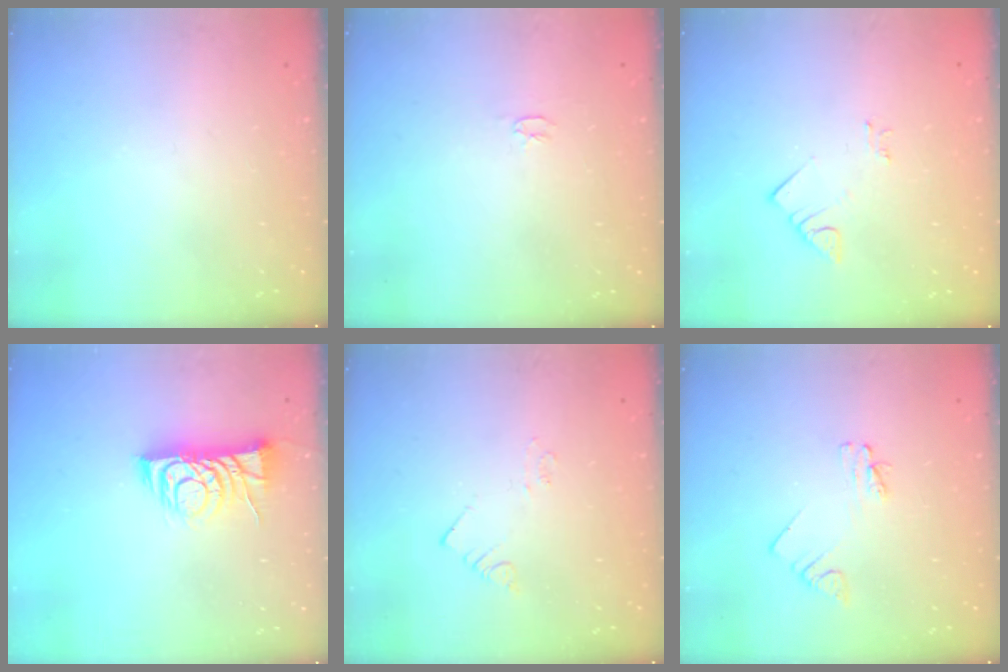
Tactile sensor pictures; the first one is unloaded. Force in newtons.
{"total": 2.5, "press": 2.5, "slide": 0.3}
{"total": 2.7, "press": 2.7, "slide": 0.2}
{"total": 8.3, "press": 8.3, "slide": 0.7}
{"total": 2.0, "press": 2.0, "slide": 0.4}
{"total": 2.4, "press": 2.4, "slide": 0.3}